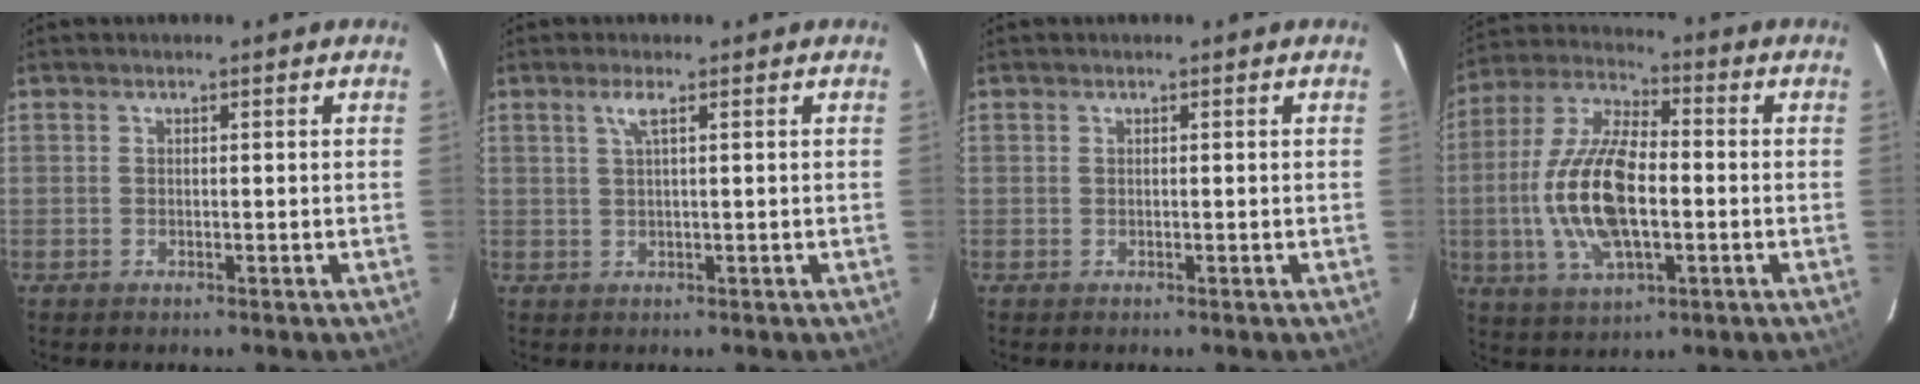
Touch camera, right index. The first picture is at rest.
{"total": 1.9, "force": [0.8, -0.2, 1.7], "torque": [-0.031, -0.002, 0.018]}
{"total": 0.0}
{"total": 16.7, "force": [-2.3, 7.2, 14.9], "torque": [-0.311, 0.003, -0.044]}